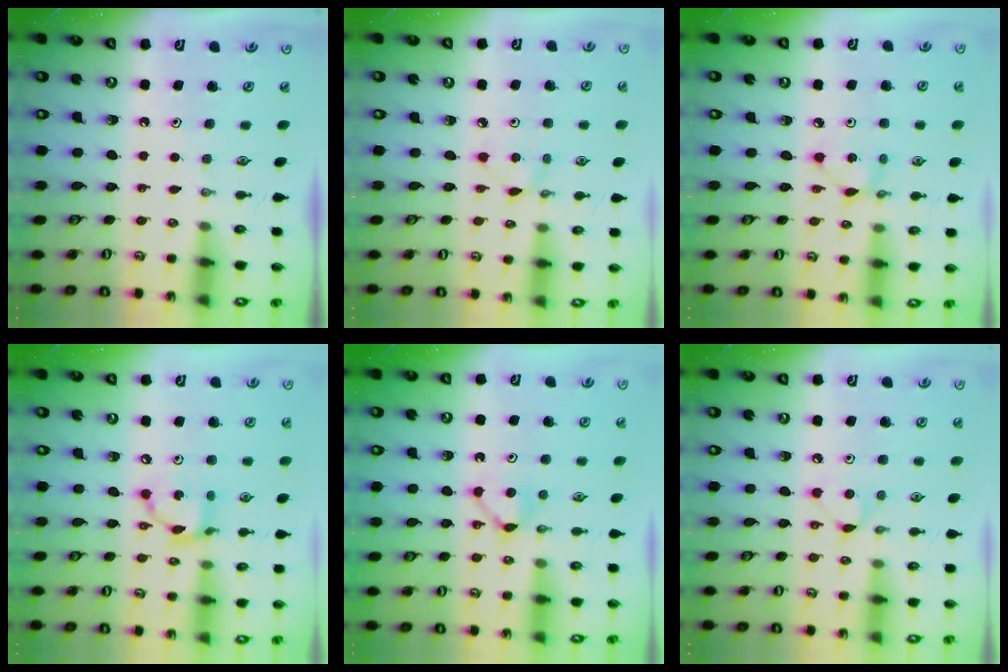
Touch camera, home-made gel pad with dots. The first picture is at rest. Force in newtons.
{"total": 2.1, "press": 2.1, "slide": 0.3}
{"total": 3.8, "press": 3.8, "slide": 0.3}
{"total": 9.3, "press": 9.3, "slide": 0.5}
{"total": 4.2, "press": 4.2, "slide": 0.5}
{"total": 4.8, "press": 4.8, "slide": 0.6}